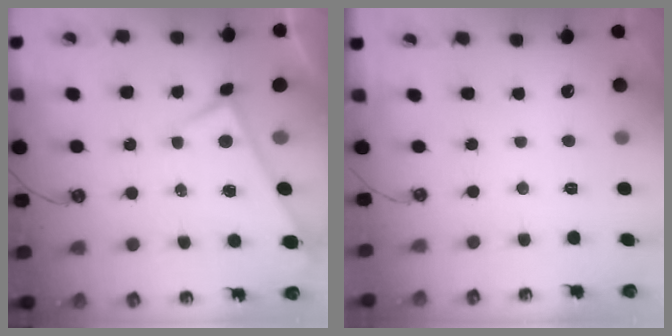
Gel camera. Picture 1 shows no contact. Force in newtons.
{"total": 0.0}